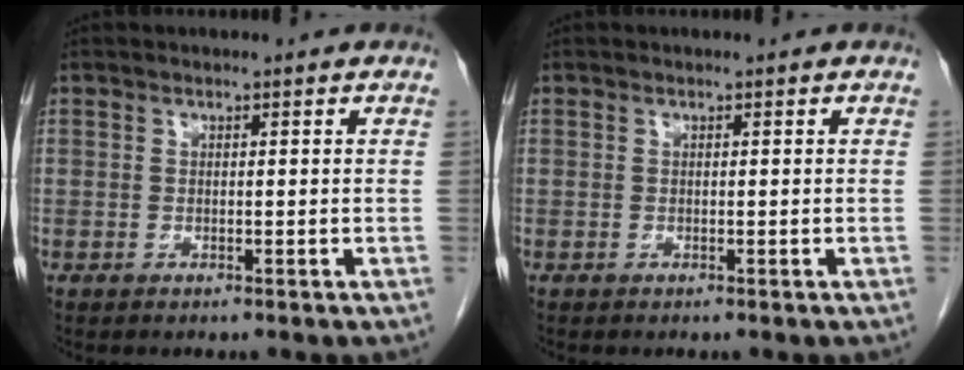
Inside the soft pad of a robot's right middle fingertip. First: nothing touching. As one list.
[{"total": 0.0}]